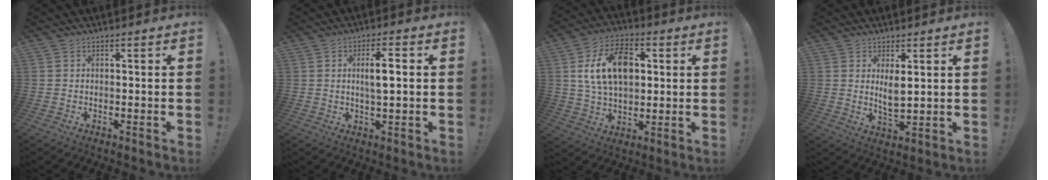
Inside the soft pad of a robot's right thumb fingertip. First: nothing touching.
{"total": 5.9, "force": [1.2, 1.5, 5.6], "torque": [-0.082, -0.003, 0.013]}
{"total": 16.8, "force": [4.0, 11.9, 11.2], "torque": [-0.170, 0.002, 0.078]}
{"total": 5.1, "force": [2.1, 2.3, 4.0], "torque": [-0.068, -0.011, 0.038]}